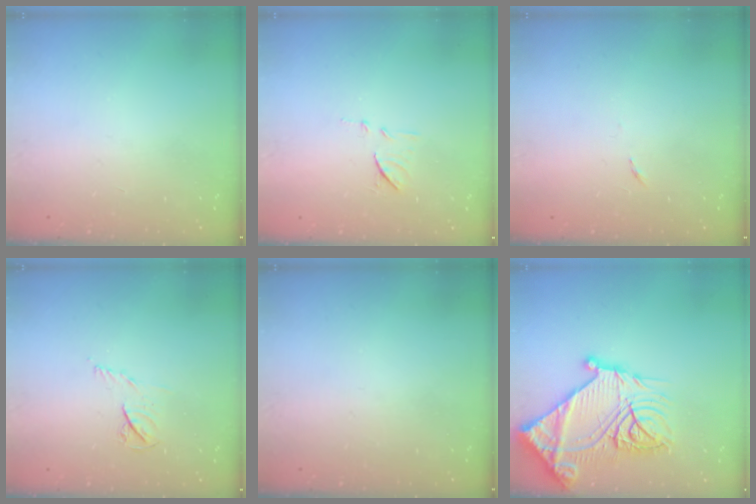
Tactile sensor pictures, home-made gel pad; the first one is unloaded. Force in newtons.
{"total": 8.1, "press": 8.0, "slide": 0.7}
{"total": 2.6, "press": 2.6, "slide": 0.4}
{"total": 5.4, "press": 5.3, "slide": 0.7}
{"total": 0.0}
{"total": 28.1, "press": 27.9, "slide": 3.3}